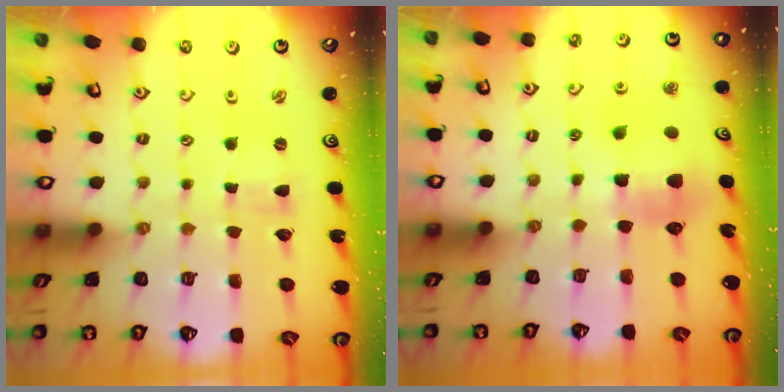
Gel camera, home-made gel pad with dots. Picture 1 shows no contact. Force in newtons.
{"total": 8.6, "press": 8.6, "slide": 1.0}